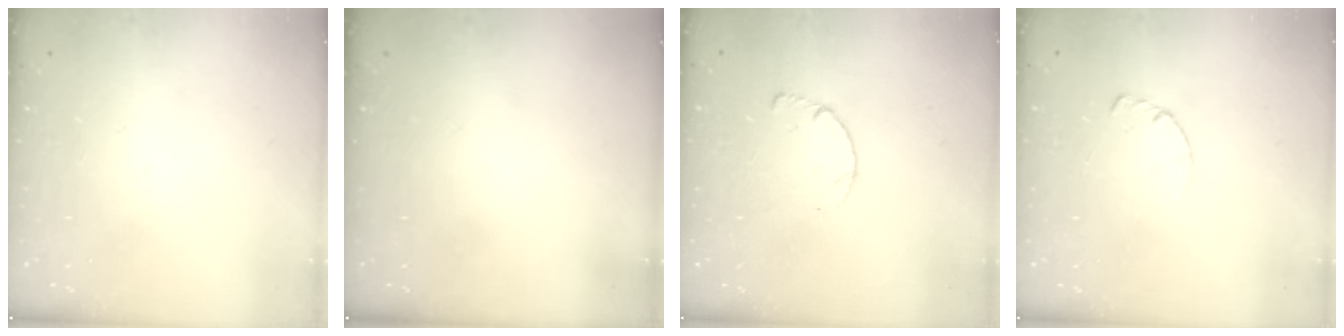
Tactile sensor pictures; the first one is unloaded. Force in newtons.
{"total": 0.0}
{"total": 2.6, "press": 2.5, "slide": 0.3}
{"total": 2.8, "press": 2.8, "slide": 0.4}